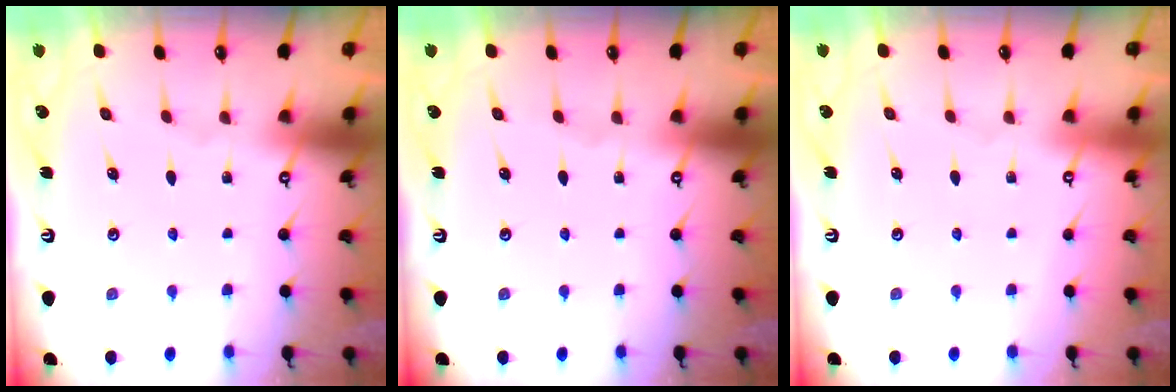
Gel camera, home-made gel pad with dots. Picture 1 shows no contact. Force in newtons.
{"total": 0.0}
{"total": 3.9, "press": 3.9, "slide": 0.1}